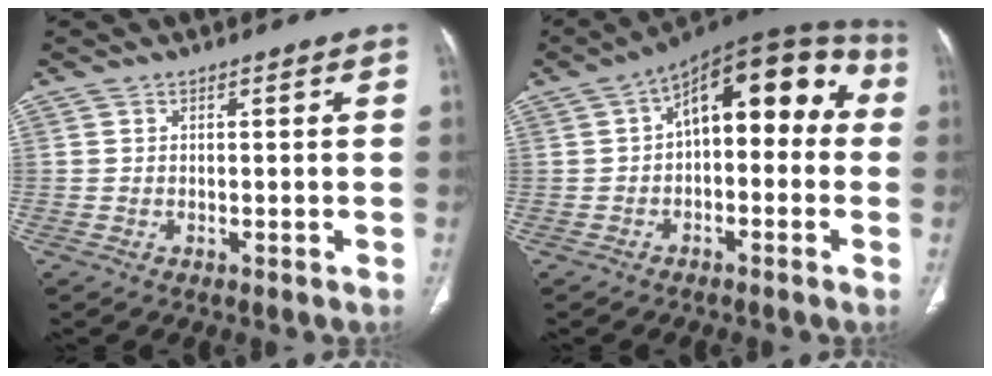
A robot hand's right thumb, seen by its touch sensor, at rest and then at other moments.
{"total": 16.4, "force": [1.9, 8.6, 13.9], "torque": [-0.146, 0.053, 0.014]}